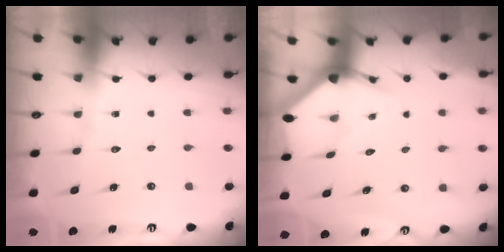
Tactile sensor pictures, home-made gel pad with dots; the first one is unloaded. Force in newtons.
{"total": 3.1, "press": 3.1, "slide": 0.1}